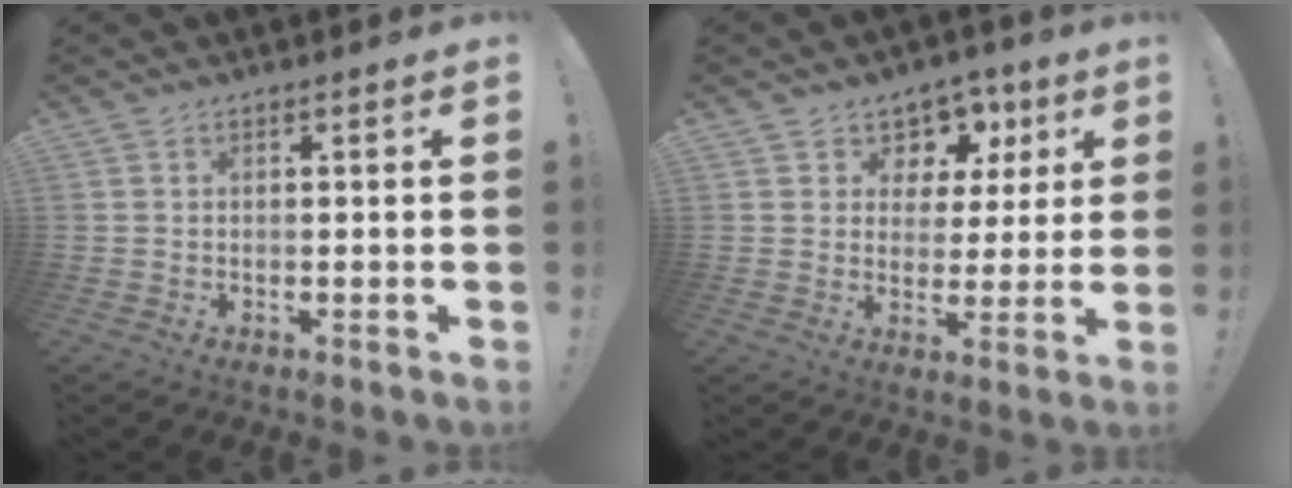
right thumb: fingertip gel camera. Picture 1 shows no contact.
{"total": 7.8, "force": [4.0, 6.4, 1.8], "torque": [-0.018, -0.029, 0.078]}